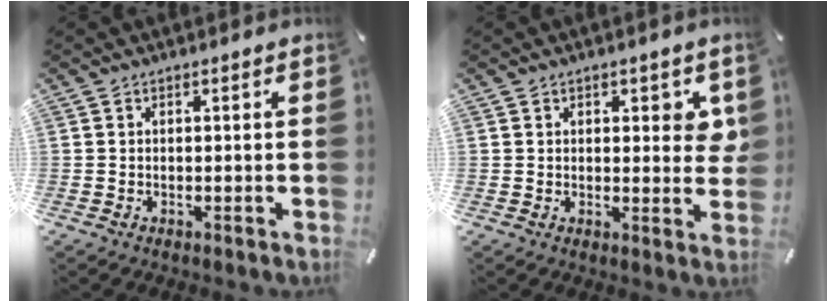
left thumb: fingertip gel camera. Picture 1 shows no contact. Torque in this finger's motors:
{"motor_torque": [1.10, -0.27, 0.38, -0.28, 0.04]}